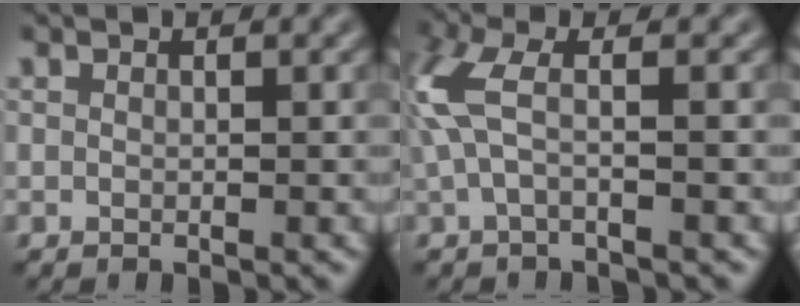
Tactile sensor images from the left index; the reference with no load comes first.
{"total": 4.4, "force": [0.3, 1.4, 4.1], "torque": [-0.111, 0.009, -0.001]}